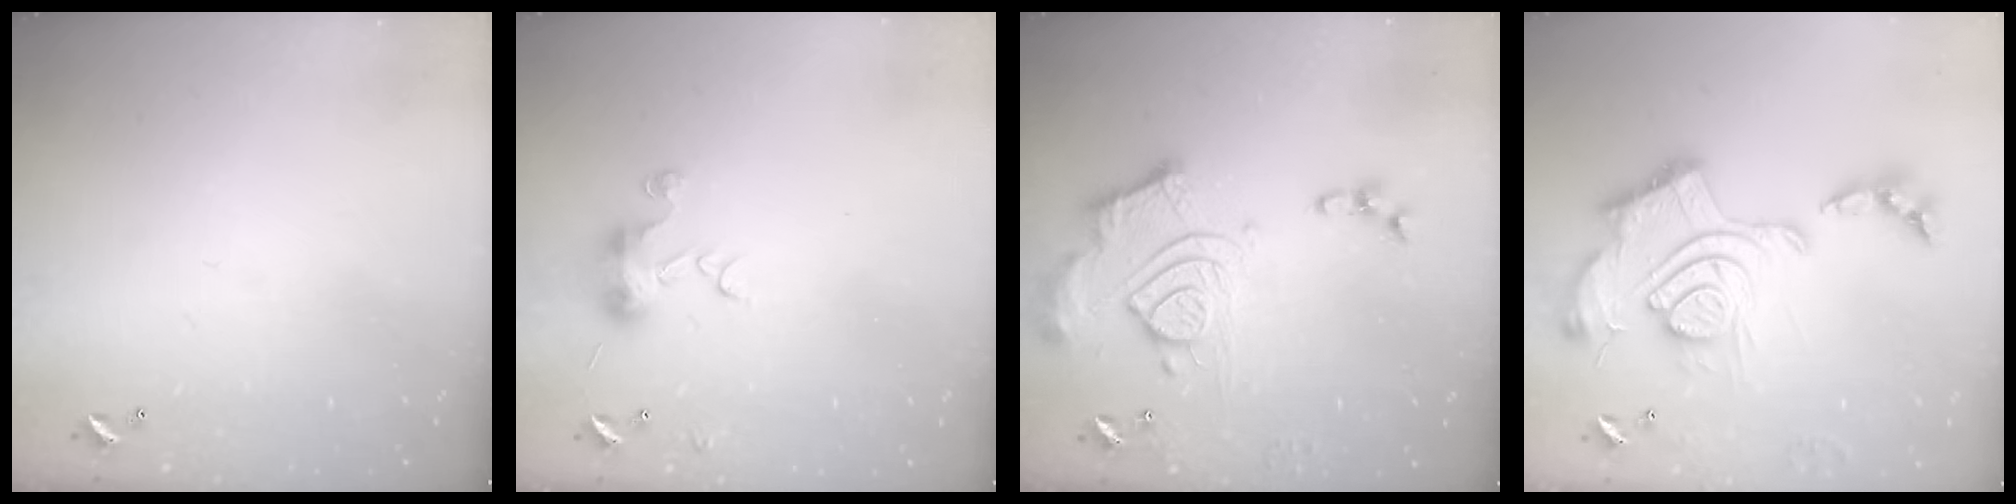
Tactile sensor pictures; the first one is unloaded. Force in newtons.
{"total": 7.4, "press": 7.4, "slide": 1.0}
{"total": 16.2, "press": 16.1, "slide": 1.9}
{"total": 2.5, "press": 1.9, "slide": 1.7}